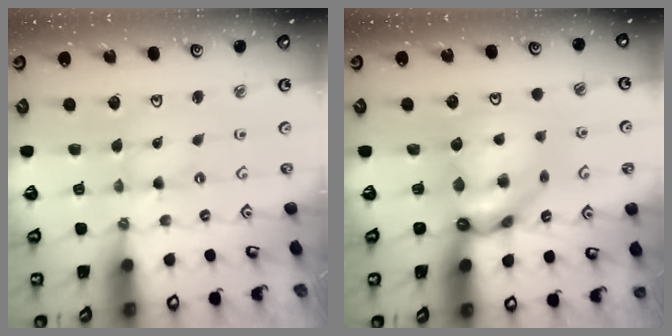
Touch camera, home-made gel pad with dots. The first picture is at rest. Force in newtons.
{"total": 11.6, "press": 11.5, "slide": 1.6}